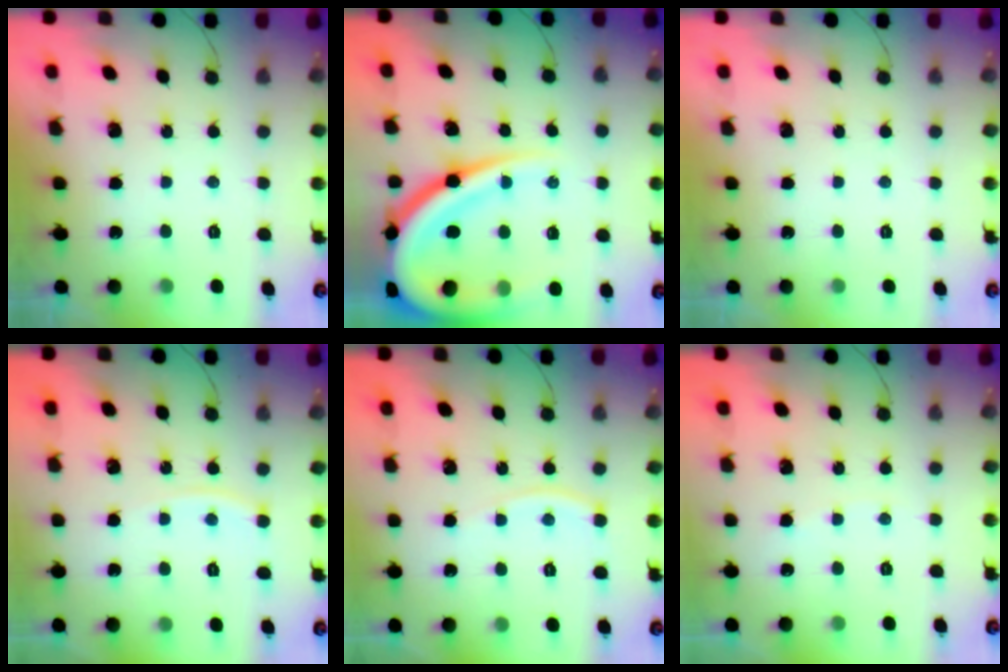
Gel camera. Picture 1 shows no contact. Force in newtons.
{"total": 25.3, "press": 25.2, "slide": 2.7}
{"total": 0.0}
{"total": 3.8, "press": 3.8, "slide": 0.4}
{"total": 5.4, "press": 5.3, "slide": 0.7}
{"total": 2.6, "press": 2.6, "slide": 0.3}